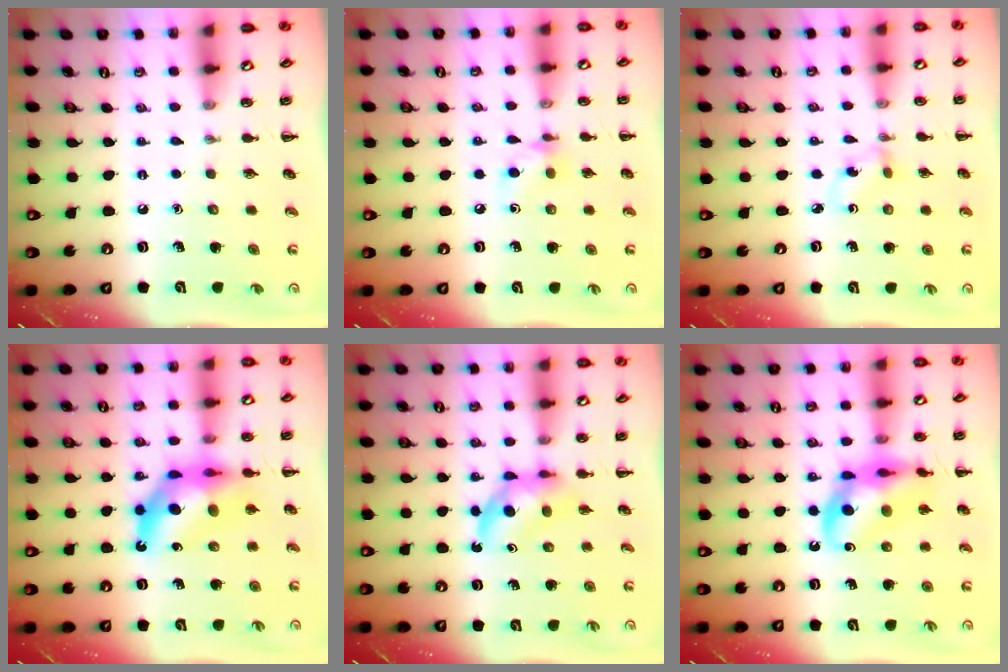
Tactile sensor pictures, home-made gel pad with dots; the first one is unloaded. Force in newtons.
{"total": 6.0, "press": 5.9, "slide": 0.8}
{"total": 1.3, "press": 1.0, "slide": 0.7}
{"total": 12.2, "press": 11.6, "slide": 3.7}
{"total": 4.8, "press": 4.7, "slide": 1.1}
{"total": 14.1, "press": 13.9, "slide": 2.7}